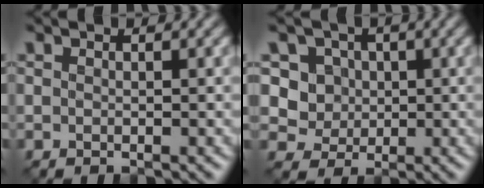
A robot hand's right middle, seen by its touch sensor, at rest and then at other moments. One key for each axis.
{"total": 4.2, "fx": 1.1, "fy": 3.8, "fz": 1.6, "tx": -0.028, "ty": -0.007, "tz": 0.026}